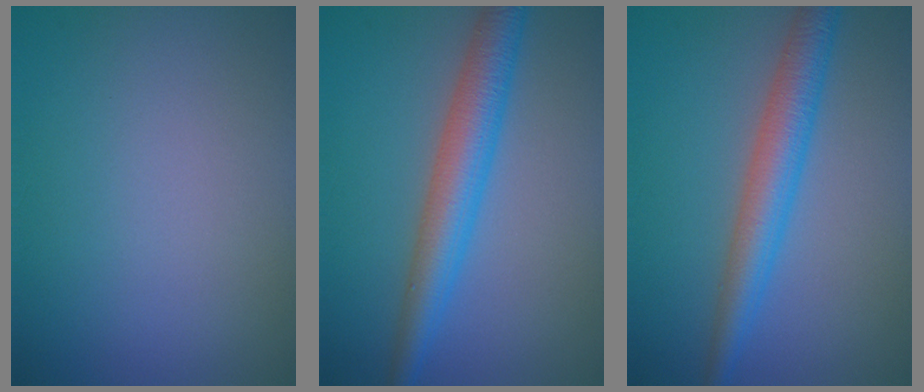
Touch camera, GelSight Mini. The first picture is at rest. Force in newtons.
{"total": 4.9, "press": 4.9, "slide": 0.1}
{"total": 4.3, "press": 4.3, "slide": 0.1}